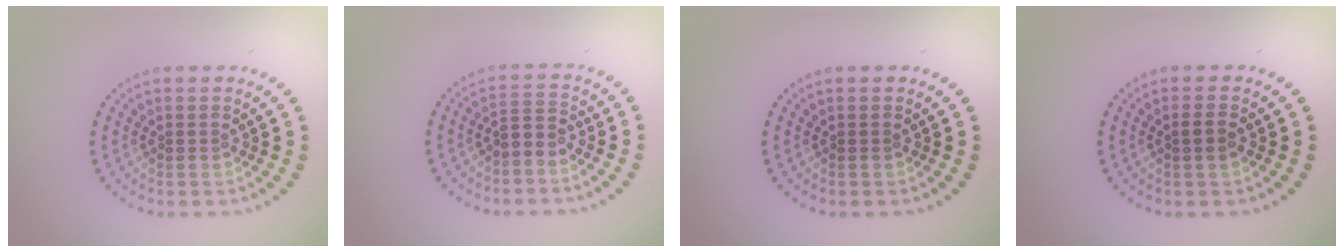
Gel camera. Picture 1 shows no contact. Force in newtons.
{"total": 2.0, "press": 1.4, "slide": 1.4}
{"total": 0.0}
{"total": 1.4, "press": 1.3, "slide": 0.5}